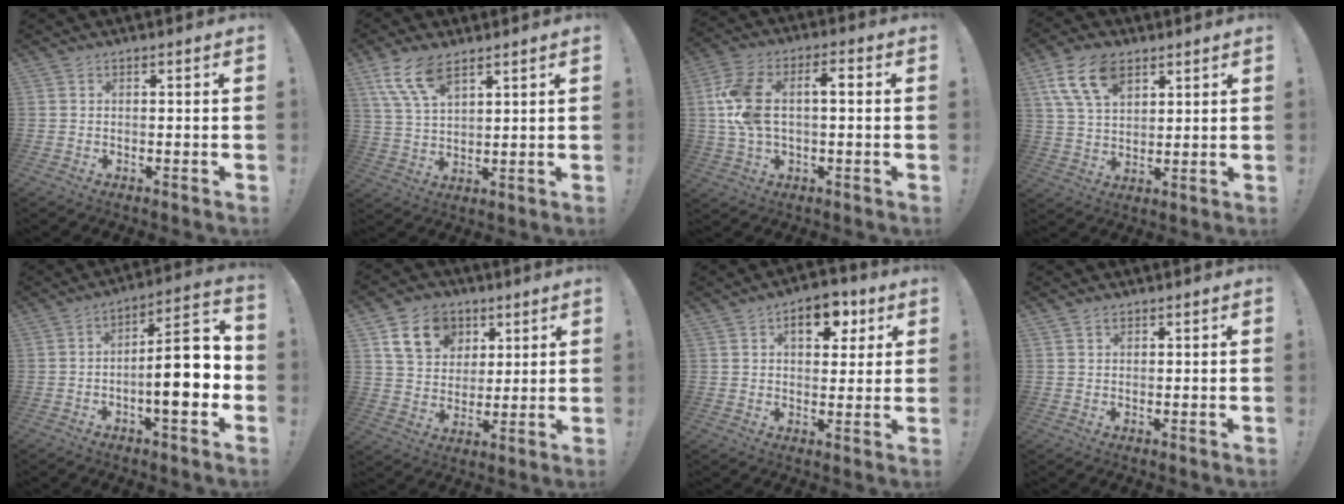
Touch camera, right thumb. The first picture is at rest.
{"total": 10.6, "force": [6.8, 4.5, 6.8], "torque": [-0.129, -0.022, 0.129]}
{"total": 12.6, "force": [1.0, 7.0, 10.4], "torque": [-0.197, 0.014, 0.017]}
{"total": 13.0, "force": [7.0, 7.7, 7.9], "torque": [-0.152, -0.015, 0.134]}
{"total": 14.9, "force": [-2.5, 3.9, 14.1], "torque": [-0.200, 0.009, -0.044]}
{"total": 14.0, "force": [6.6, 10.8, 6.1], "torque": [-0.096, -0.021, 0.131]}
{"total": 9.1, "force": [3.8, 5.5, 6.2], "torque": [-0.067, -0.007, 0.060]}
{"total": 1.4, "force": [0.9, 0.9, 0.4], "torque": [-0.004, -0.001, 0.017]}